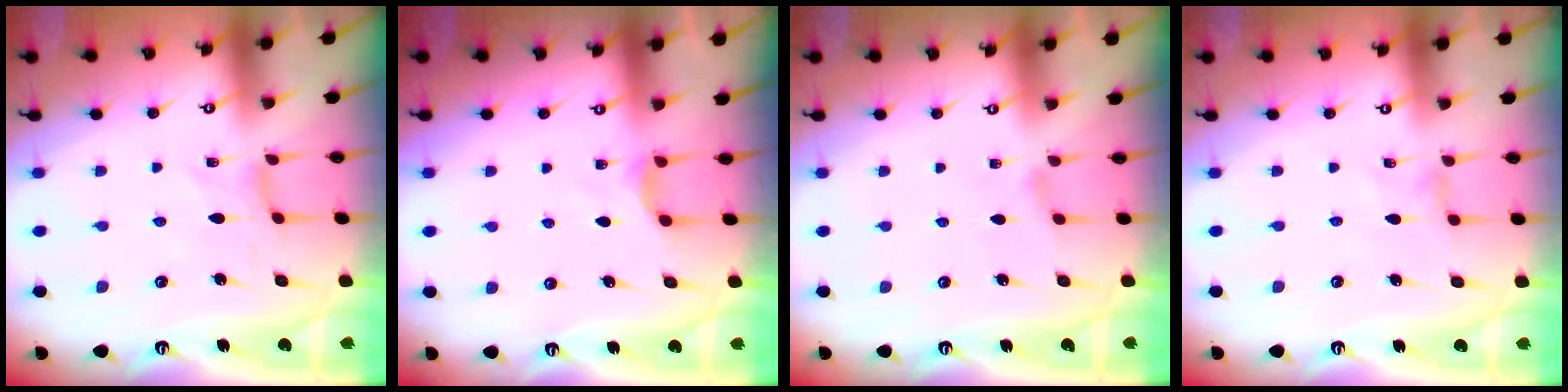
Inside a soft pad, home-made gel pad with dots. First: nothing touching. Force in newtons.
{"total": 2.6, "press": 2.5, "slide": 0.4}
{"total": 1.8, "press": 1.8, "slide": 0.4}
{"total": 0.0}